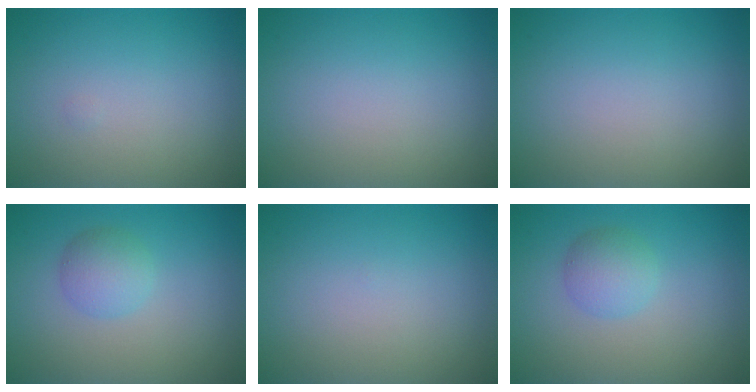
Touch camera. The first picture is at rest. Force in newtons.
{"total": 0.0}
{"total": 0.0}
{"total": 2.5, "press": 2.5, "slide": 0.1}
{"total": 0.0}
{"total": 2.5, "press": 2.5, "slide": 0.1}